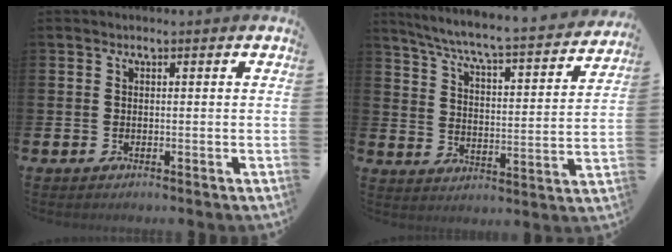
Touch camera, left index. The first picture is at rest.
{"total": 6.2, "force": [5.6, 0.3, 2.7], "torque": [-0.081, -0.048, 0.090]}